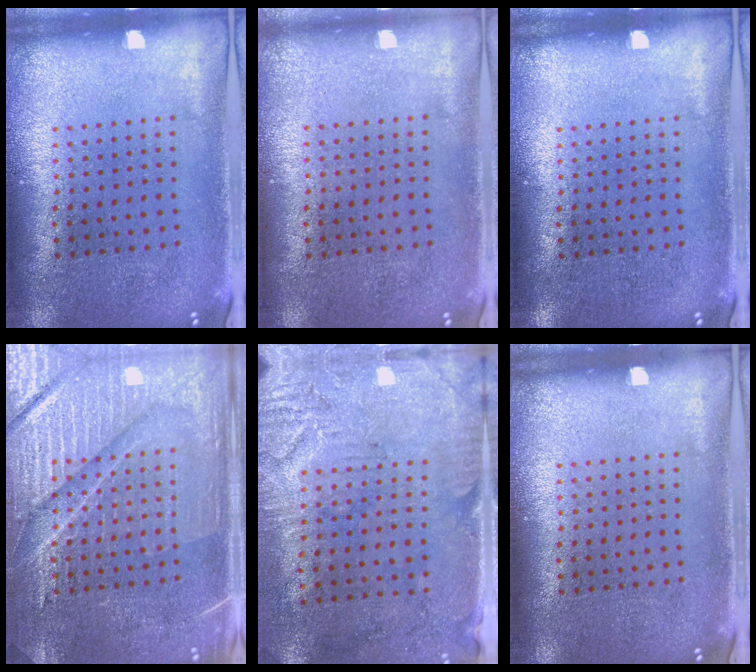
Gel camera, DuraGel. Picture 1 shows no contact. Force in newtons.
{"total": 0.0}
{"total": 0.0}
{"total": 4.3, "press": 4.2, "slide": 0.8}
{"total": 3.2, "press": 2.6, "slide": 1.9}
{"total": 0.0}